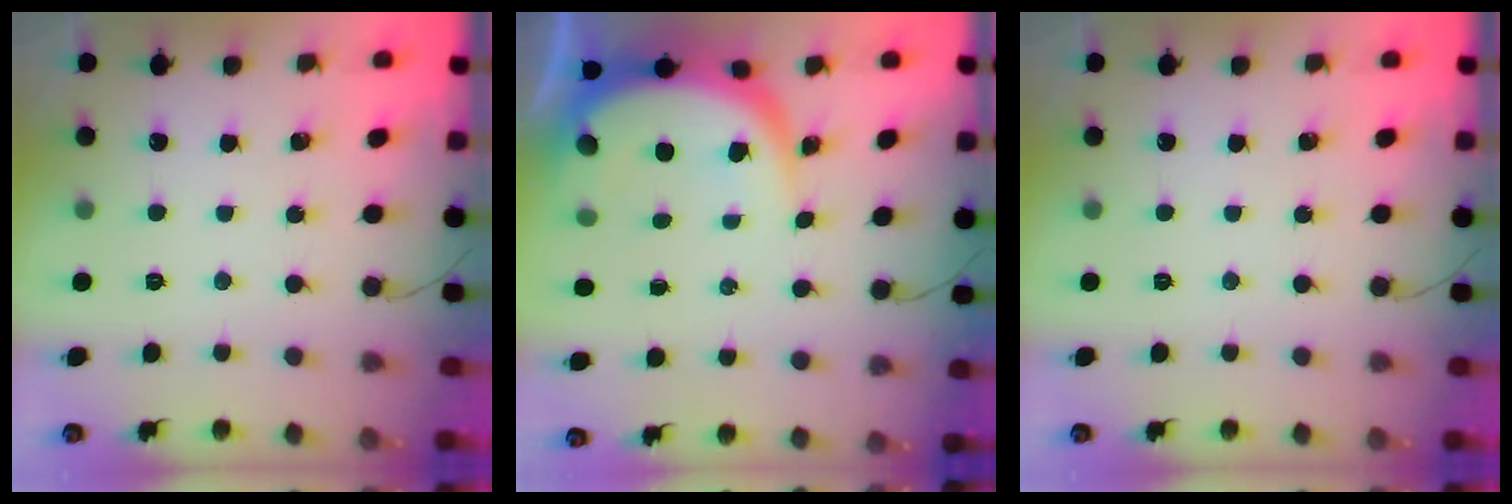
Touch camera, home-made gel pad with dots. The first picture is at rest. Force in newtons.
{"total": 8.5, "press": 8.5, "slide": 0.8}
{"total": 0.0}